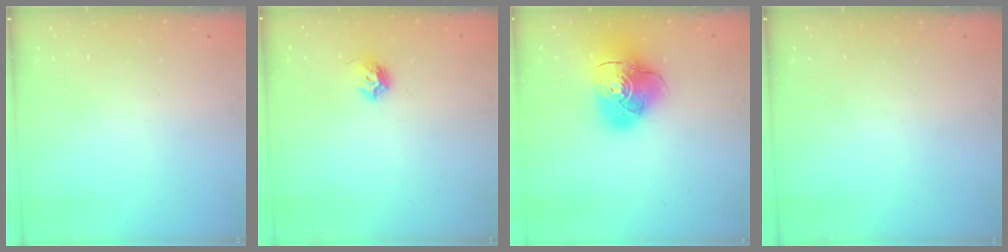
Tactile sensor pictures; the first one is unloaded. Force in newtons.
{"total": 5.1, "press": 5.0, "slide": 1.0}
{"total": 15.7, "press": 15.5, "slide": 2.0}
{"total": 0.0}